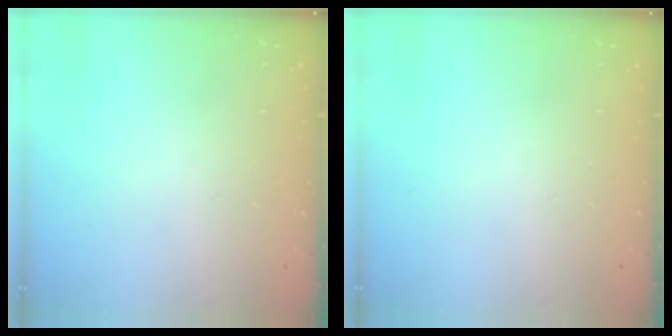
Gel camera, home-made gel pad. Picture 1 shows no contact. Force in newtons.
{"total": 0.0}